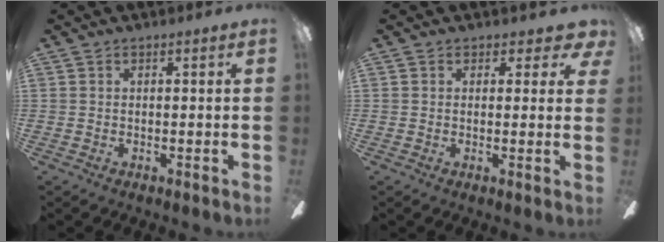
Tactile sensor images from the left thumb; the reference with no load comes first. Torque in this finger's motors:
{"motor_torque": [0.46, 0.49, -0.22, 0.01, 0.02]}